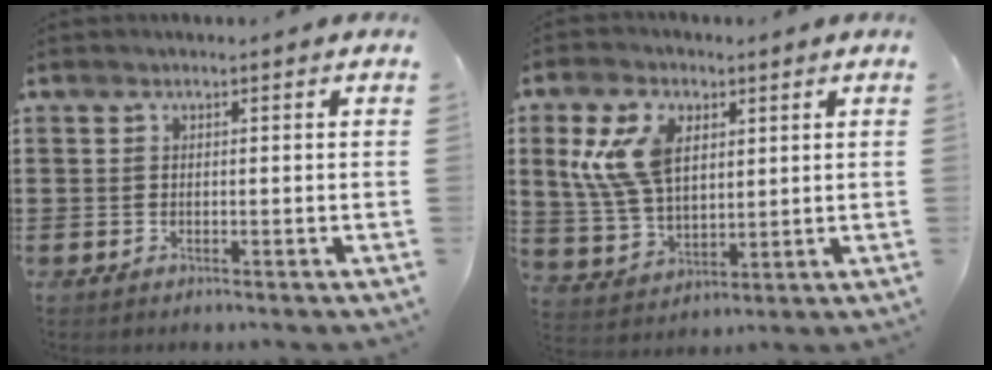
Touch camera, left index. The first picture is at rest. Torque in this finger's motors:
{"motor_torque": [1.23, 0.91, 0.86, 0.21]}